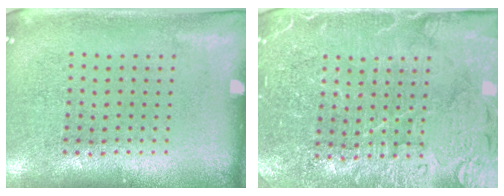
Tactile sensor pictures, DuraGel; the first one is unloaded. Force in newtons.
{"total": 4.5, "press": 4.3, "slide": 1.3}